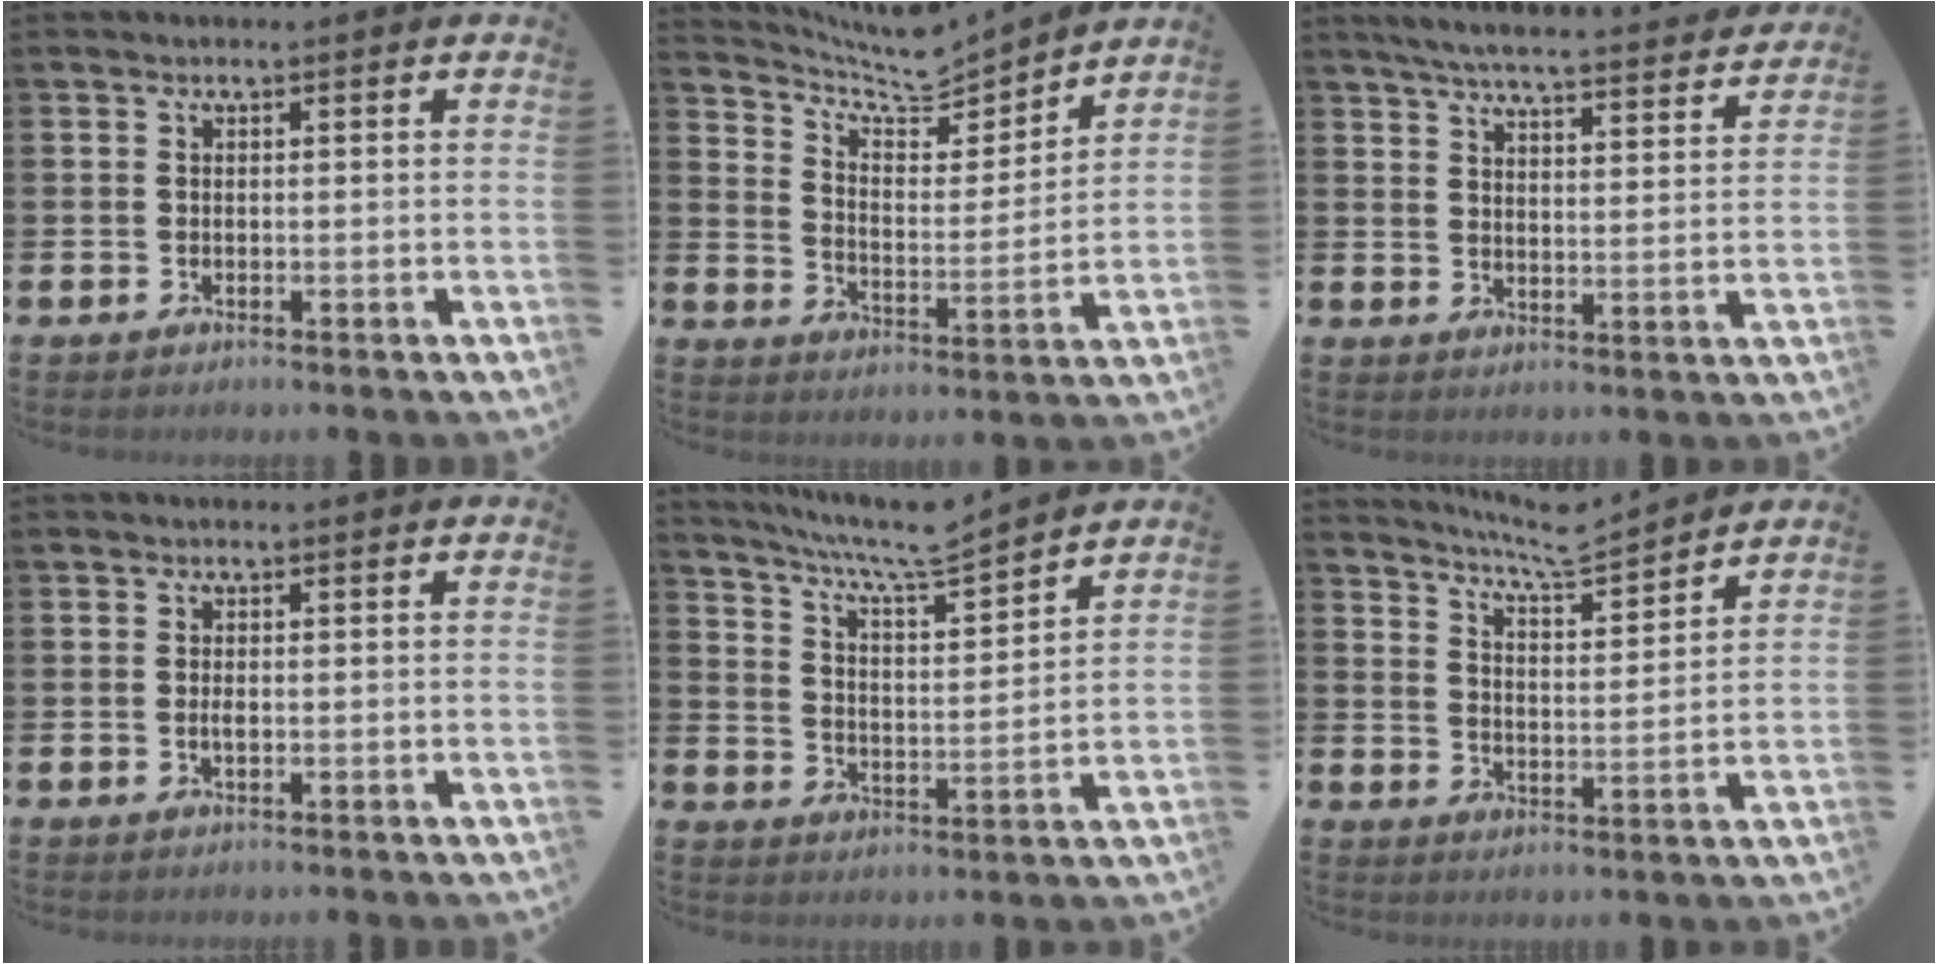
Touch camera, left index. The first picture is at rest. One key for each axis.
{"total": 7.6, "fx": 7.2, "fy": 1.6, "fz": 1.7, "tx": -0.056, "ty": -0.061, "tz": 0.122}
{"total": 5.9, "fx": 5.6, "fy": 0.4, "fz": 1.7, "tx": -0.053, "ty": -0.039, "tz": 0.097}
{"total": 1.0, "fx": -0.2, "fy": 0.3, "fz": 0.9, "tx": -0.016, "ty": 0.000, "tz": -0.004}
{"total": 7.7, "fx": 7.3, "fy": 0.4, "fz": 2.6, "tx": -0.081, "ty": -0.048, "tz": 0.127}
{"total": 6.5, "fx": 6.3, "fy": 0.2, "fz": 1.3, "tx": -0.045, "ty": -0.042, "tz": 0.111}